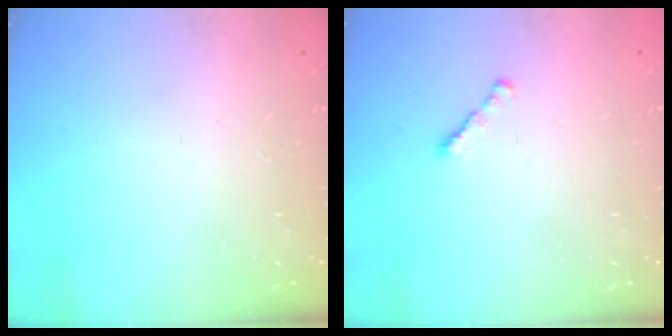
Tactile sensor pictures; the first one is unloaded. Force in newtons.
{"total": 1.8, "press": 1.7, "slide": 0.6}